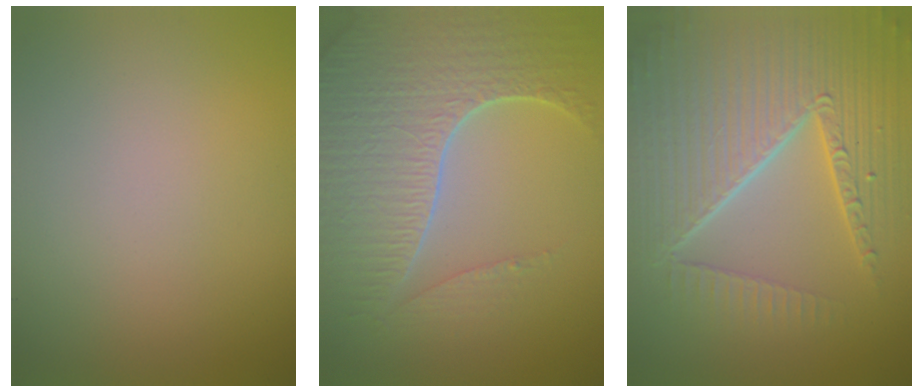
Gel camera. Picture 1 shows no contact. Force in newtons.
{"total": 7.5, "press": 5.6, "slide": 5.1}
{"total": 10.4, "press": 6.7, "slide": 7.9}